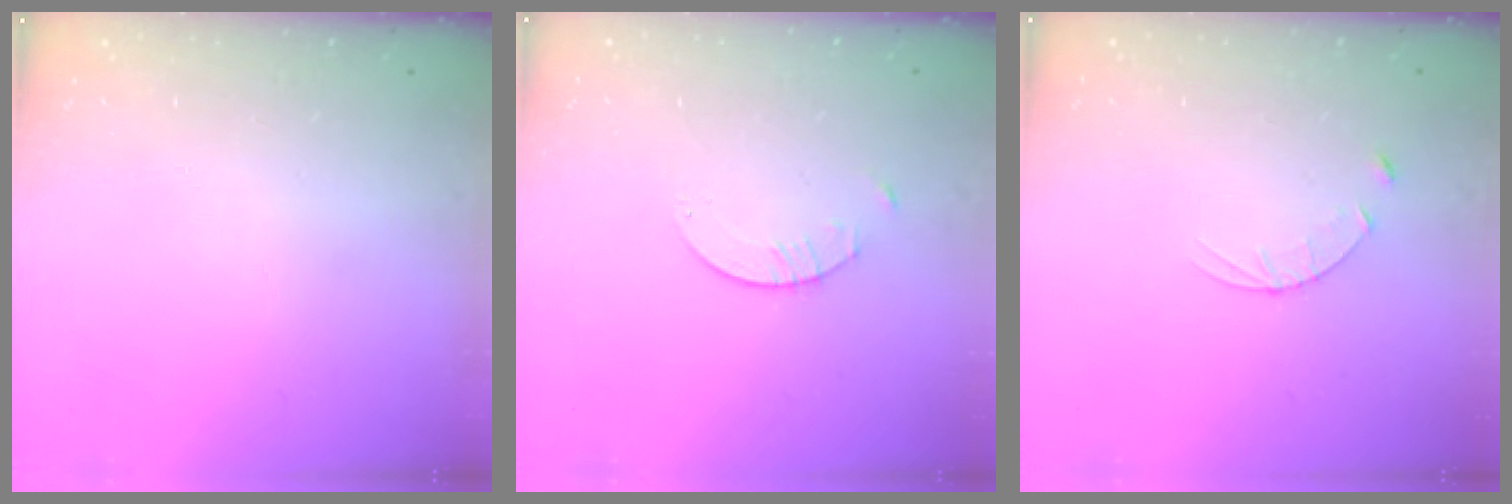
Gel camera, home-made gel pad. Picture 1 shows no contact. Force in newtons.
{"total": 1.6, "press": 1.6, "slide": 0.2}
{"total": 3.9, "press": 3.9, "slide": 0.4}